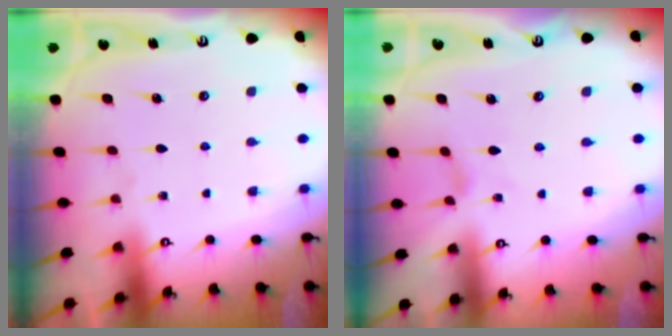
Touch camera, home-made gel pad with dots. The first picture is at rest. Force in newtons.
{"total": 0.0}